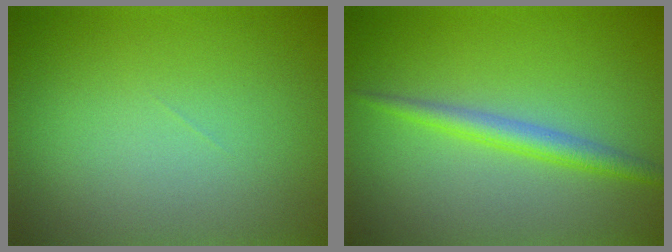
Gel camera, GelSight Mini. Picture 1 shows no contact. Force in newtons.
{"total": 2.3, "press": 2.3, "slide": 0.1}